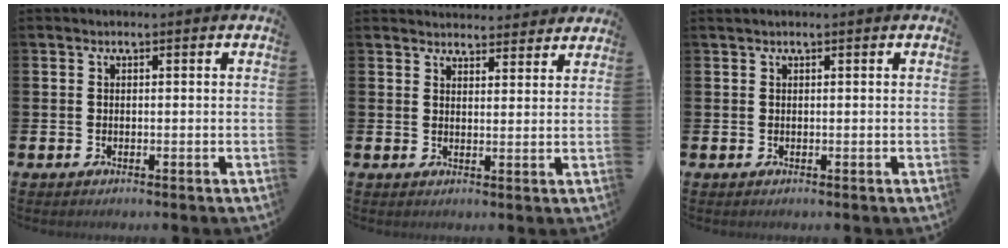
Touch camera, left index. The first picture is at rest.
{"total": 3.7, "force": [3.6, 0.7, -0.2], "torque": [0.005, -0.023, 0.065]}
{"total": 0.0}